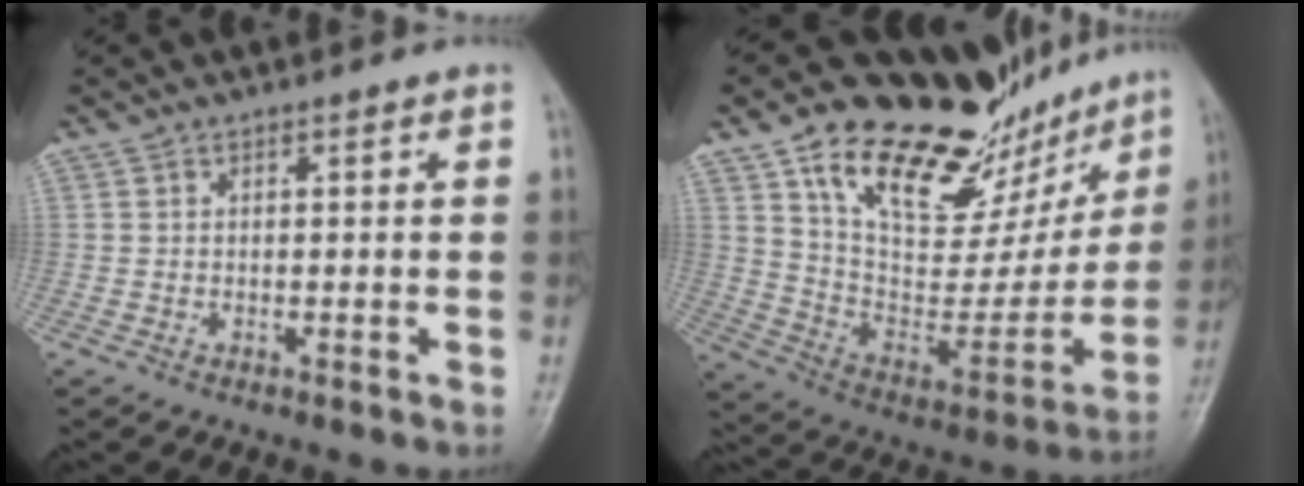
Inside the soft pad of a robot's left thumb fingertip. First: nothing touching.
{"total": 29.9, "force": [19.5, 13.7, 18.2], "torque": [-0.229, -0.058, 0.318]}